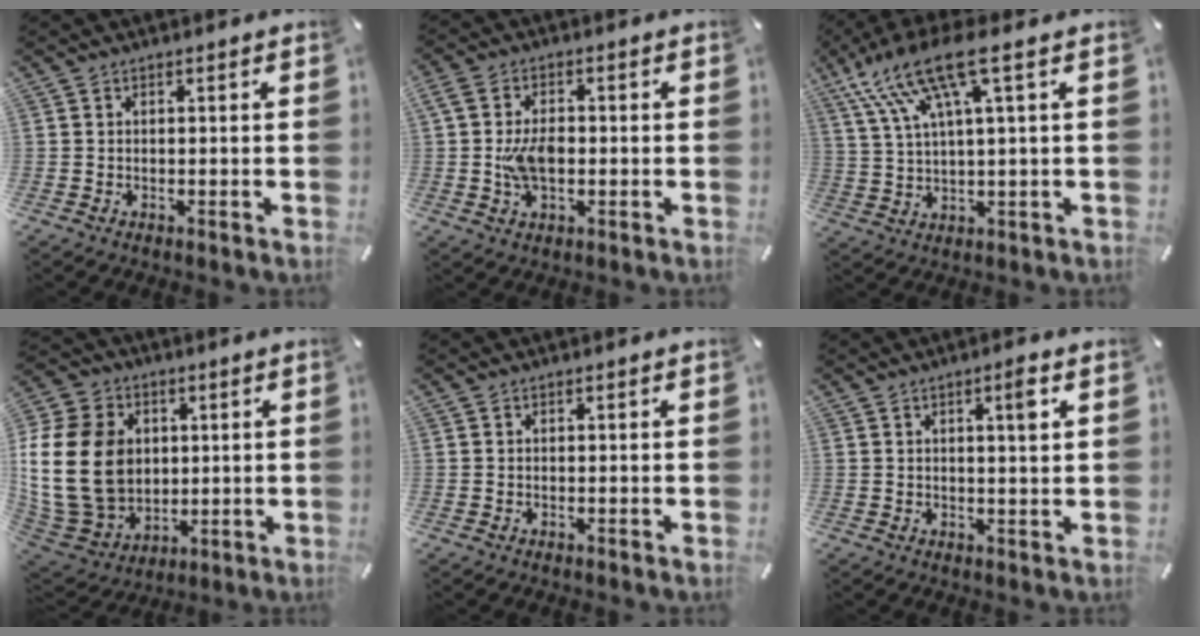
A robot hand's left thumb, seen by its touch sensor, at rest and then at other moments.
{"total": 7.6, "force": [-0.6, 4.8, 5.8], "torque": [-0.114, 0.001, -0.012]}
{"total": 14.6, "force": [7.0, 3.7, 12.2], "torque": [-0.261, -0.020, 0.121]}
{"total": 22.7, "force": [1.5, 18.0, 13.7], "torque": [-0.298, -0.001, 0.033]}
{"total": 0.0}
{"total": 3.9, "force": [1.5, 0.3, 3.6], "torque": [-0.056, -0.006, 0.019]}